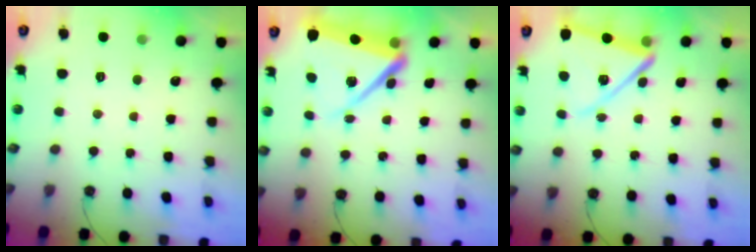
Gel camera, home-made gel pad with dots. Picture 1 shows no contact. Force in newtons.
{"total": 14.2, "press": 14.1, "slide": 1.3}
{"total": 13.0, "press": 12.9, "slide": 1.5}